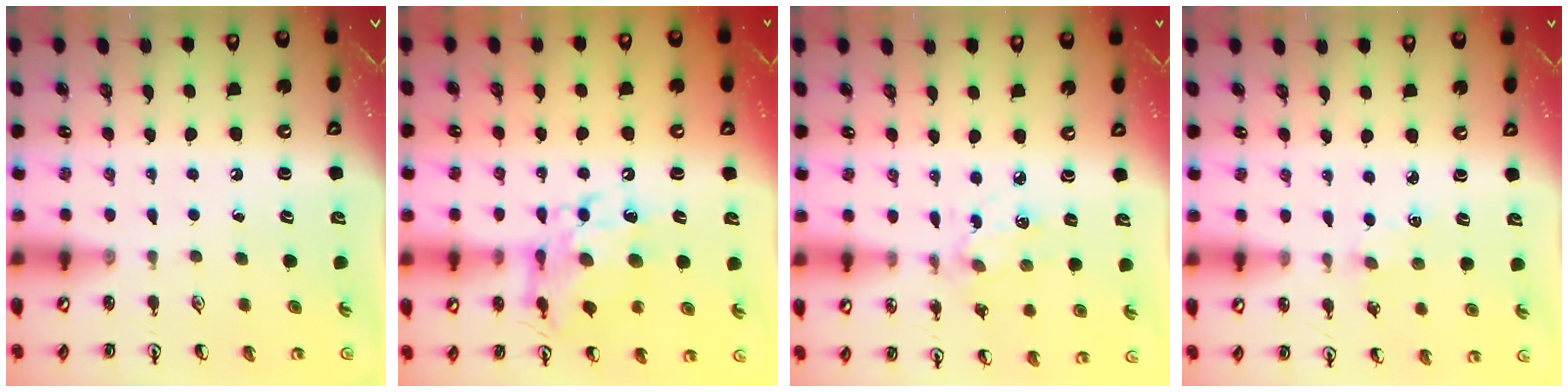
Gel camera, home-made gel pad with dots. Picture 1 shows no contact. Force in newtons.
{"total": 11.8, "press": 11.8, "slide": 1.3}
{"total": 3.3, "press": 3.1, "slide": 1.3}
{"total": 1.7, "press": 1.6, "slide": 0.3}